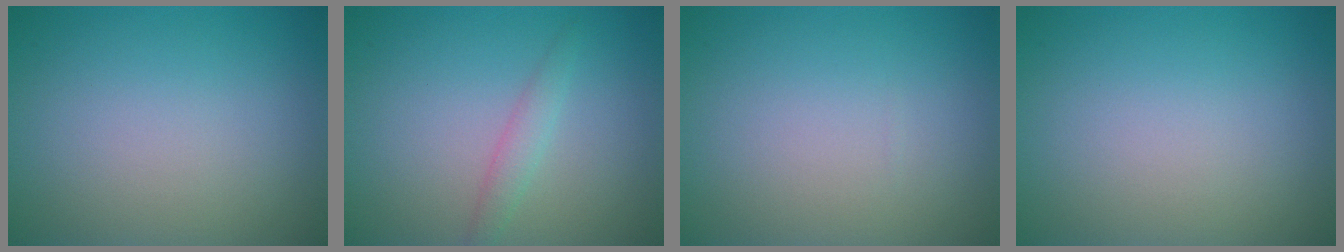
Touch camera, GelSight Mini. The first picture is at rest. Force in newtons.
{"total": 1.5, "press": 1.5, "slide": 0.0}
{"total": 0.0}
{"total": 0.0}